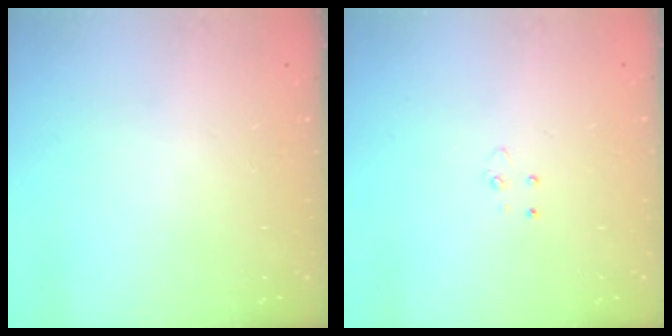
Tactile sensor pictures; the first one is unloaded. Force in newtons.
{"total": 3.2, "press": 3.2, "slide": 0.4}